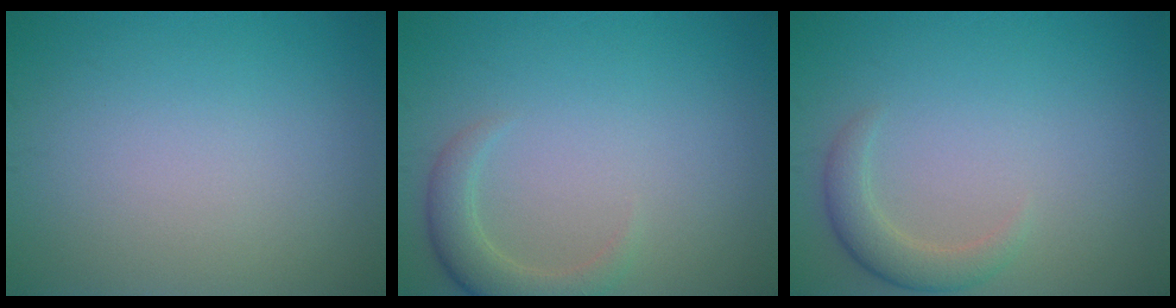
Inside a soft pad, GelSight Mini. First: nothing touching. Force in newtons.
{"total": 2.9, "press": 2.8, "slide": 0.3}
{"total": 2.6, "press": 2.6, "slide": 0.1}